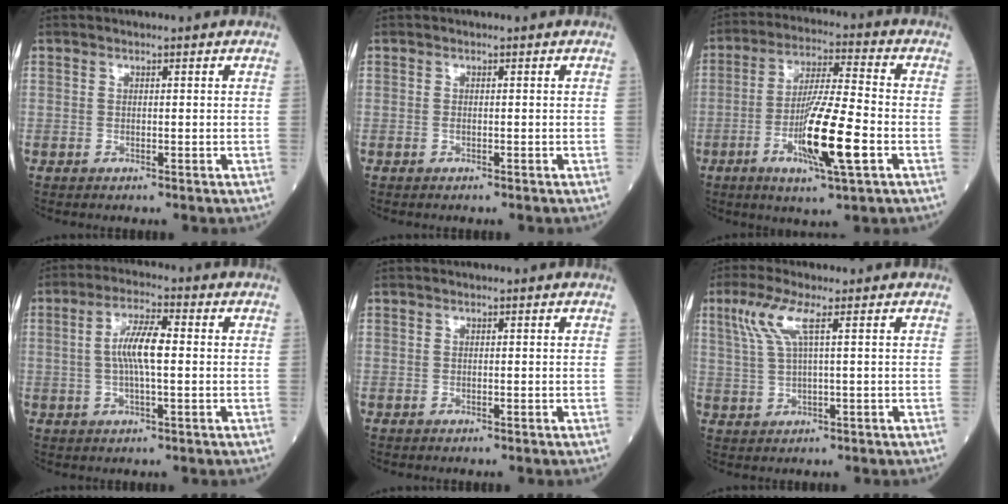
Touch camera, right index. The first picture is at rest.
{"total": 0.0}
{"total": 12.7, "force": [-4.1, 0.6, 12.0], "torque": [-0.223, -0.014, -0.074]}
{"total": 6.8, "force": [0.3, 1.2, 6.6], "torque": [-0.132, 0.010, 0.002]}
{"total": 0.0}
{"total": 5.2, "force": [2.2, 0.3, 4.7], "torque": [-0.112, 0.011, 0.049]}